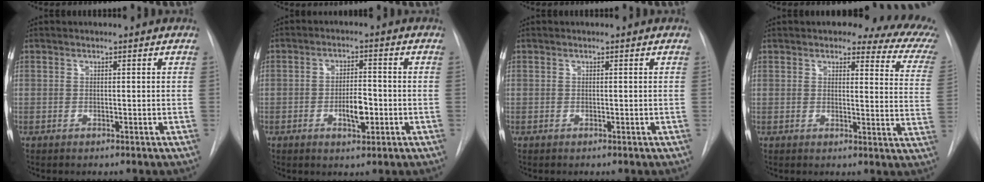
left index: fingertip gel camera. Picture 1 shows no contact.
{"total": 4.8, "force": [-1.5, 1.7, 4.3], "torque": [-0.070, 0.001, -0.021]}
{"total": 0.0}
{"total": 12.1, "force": [8.7, 3.9, 7.4], "torque": [-0.066, -0.013, 0.070]}